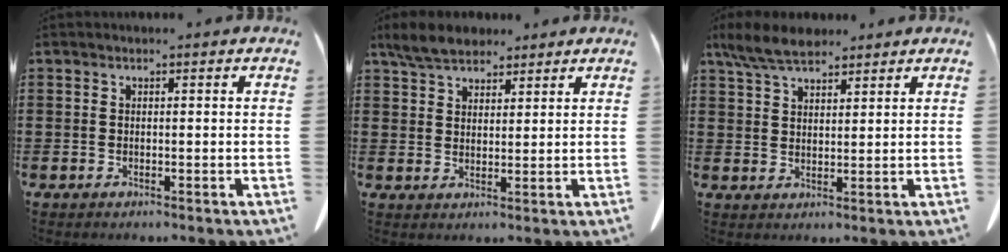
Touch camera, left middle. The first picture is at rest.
{"total": 4.9, "force": [4.1, 2.0, 1.7], "torque": [-0.047, 0.000, 0.078]}
{"total": 5.8, "force": [4.8, 1.7, 2.8], "torque": [-0.069, -0.004, 0.091]}